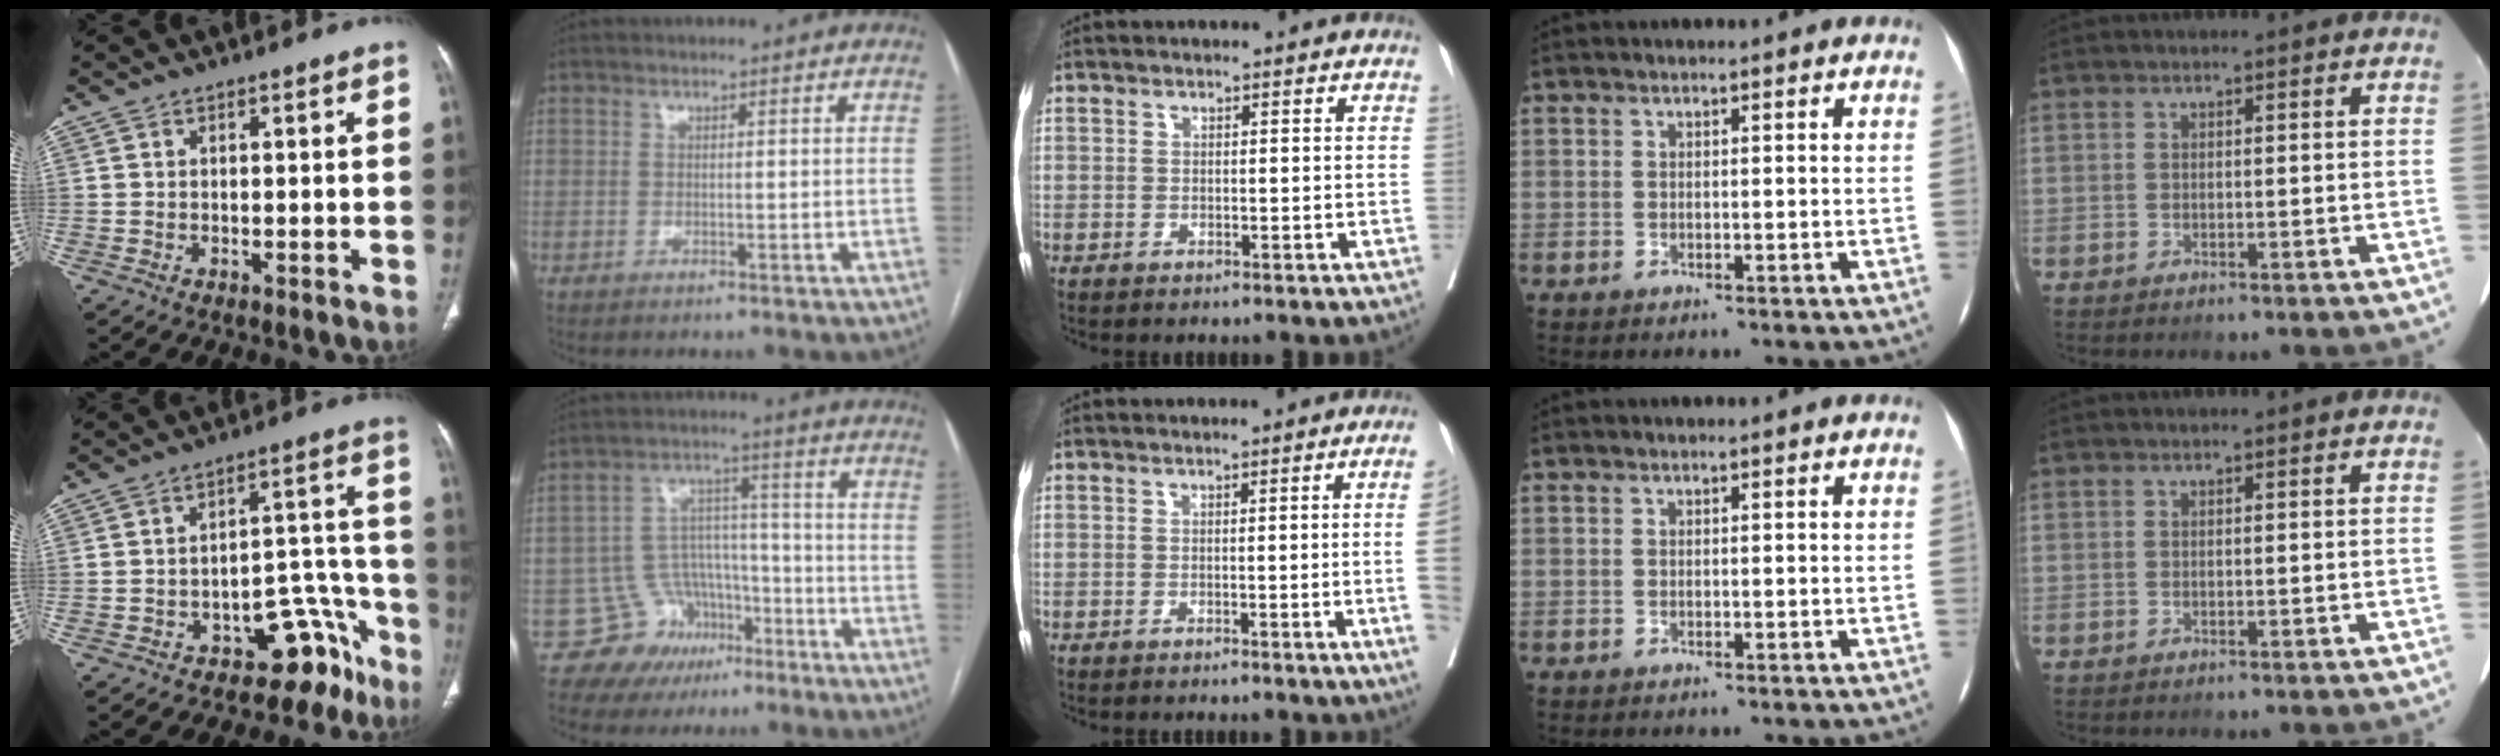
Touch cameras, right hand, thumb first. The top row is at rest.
{"thumb": {"total": 10.8, "force": [-7.5, 6.1, 4.9], "torque": [-0.007, 0.109, -0.105]}, "index": {"total": 9.4, "force": [-5.5, 7.5, 0.8], "torque": [-0.002, 0.057, -0.078]}, "middle": {"total": 6.1, "force": [-0.7, -2.2, 5.6], "torque": [-0.064, -0.013, -0.007]}}